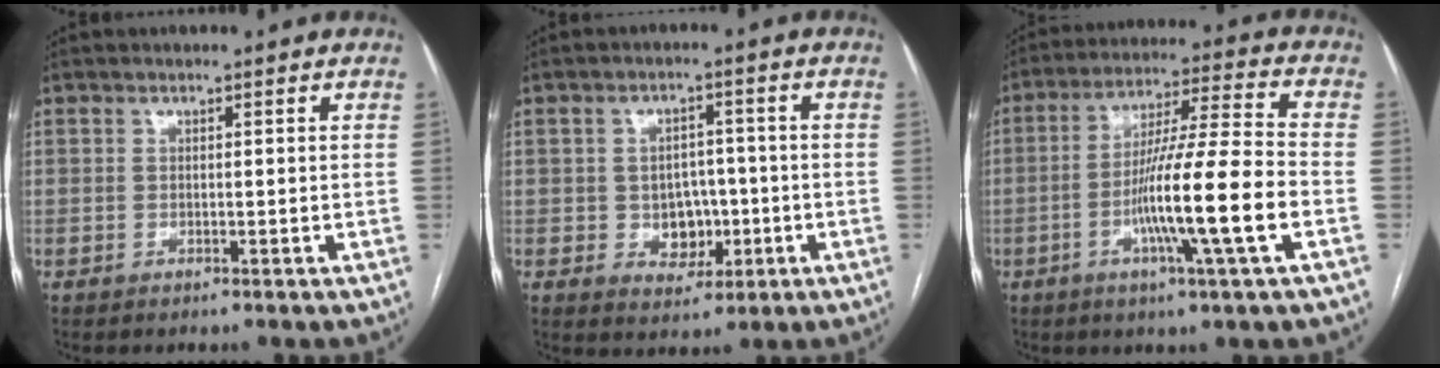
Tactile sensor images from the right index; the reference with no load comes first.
{"total": 5.7, "force": [-1.1, 4.4, 3.5], "torque": [-0.049, 0.009, -0.007]}
{"total": 14.5, "force": [-4.1, -1.0, 13.9], "torque": [-0.246, -0.006, -0.075]}